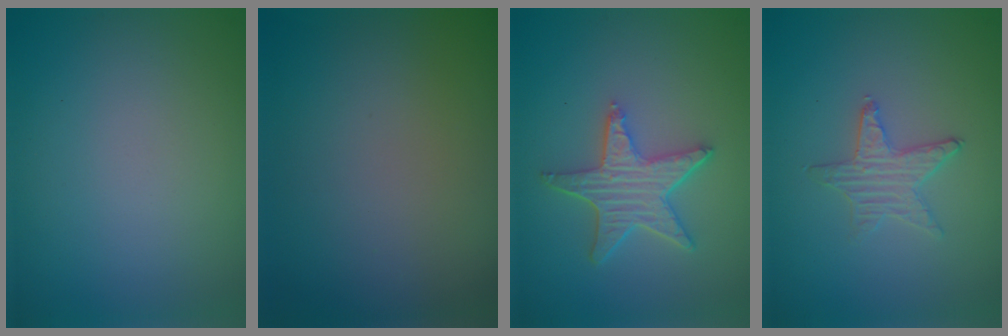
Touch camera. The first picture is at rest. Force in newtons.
{"total": 0.0}
{"total": 4.8, "press": 3.9, "slide": 2.8}
{"total": 1.2, "press": 1.2, "slide": 0.1}